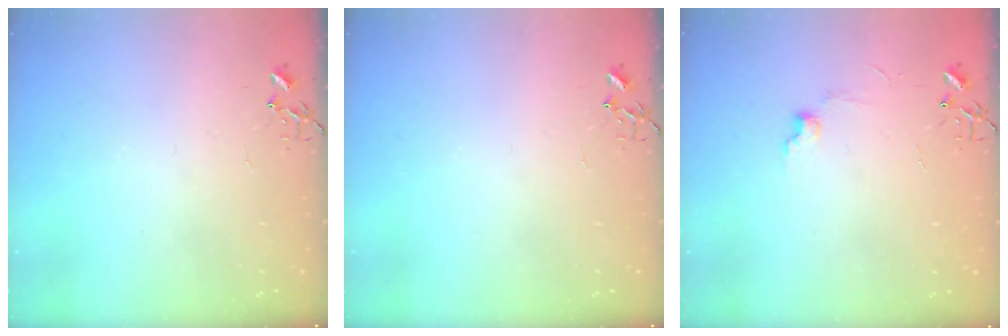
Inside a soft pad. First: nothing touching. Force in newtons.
{"total": 0.0}
{"total": 4.1, "press": 4.0, "slide": 0.7}